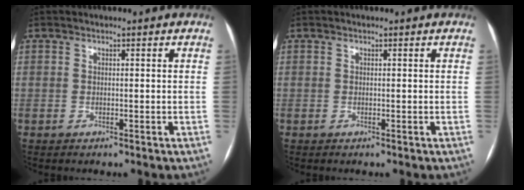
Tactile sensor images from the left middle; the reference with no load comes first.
{"total": 0.0}